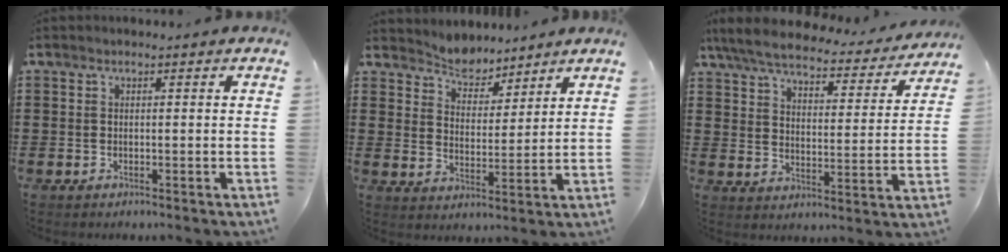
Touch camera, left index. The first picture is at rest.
{"total": 4.4, "force": [4.3, 1.0, -0.4], "torque": [-0.016, -0.024, 0.074]}
{"total": 5.7, "force": [5.3, 0.9, 2.0], "torque": [-0.065, -0.029, 0.088]}